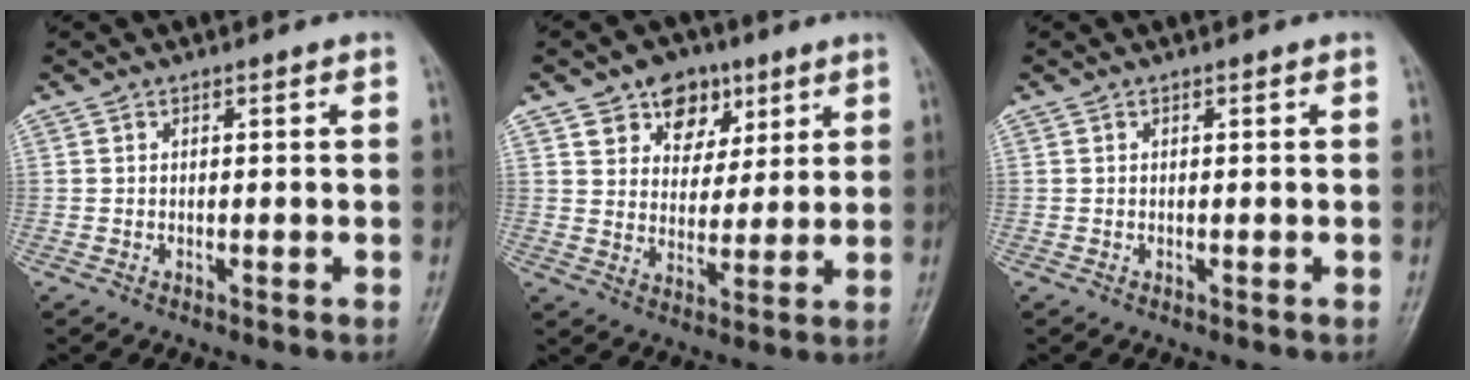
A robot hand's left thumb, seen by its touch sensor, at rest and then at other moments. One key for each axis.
{"total": 9.7, "fx": 5.5, "fy": 7.0, "fz": 3.8, "tx": -0.021, "ty": -0.022, "tz": 0.090}
{"total": 0.0}